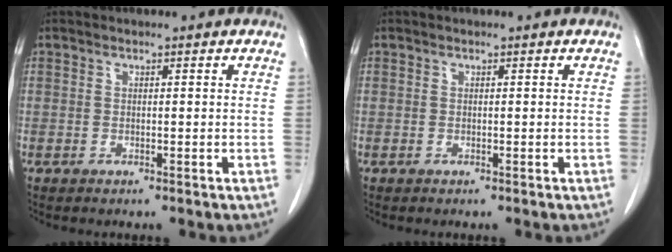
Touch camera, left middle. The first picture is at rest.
{"total": 0.0}